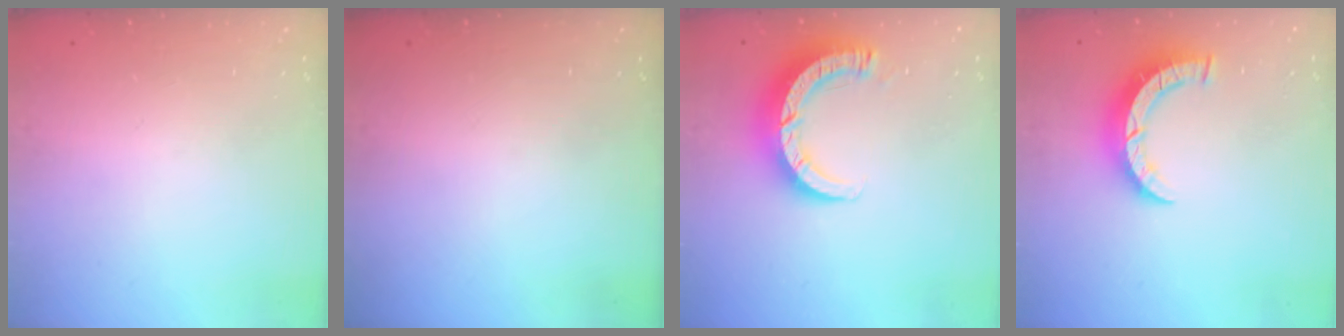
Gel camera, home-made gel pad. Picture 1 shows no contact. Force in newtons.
{"total": 0.0}
{"total": 9.1, "press": 9.1, "slide": 1.1}
{"total": 6.8, "press": 6.8, "slide": 0.6}